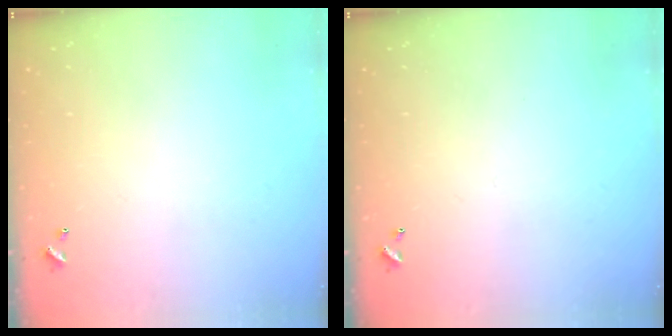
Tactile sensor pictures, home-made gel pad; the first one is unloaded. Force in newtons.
{"total": 0.0}